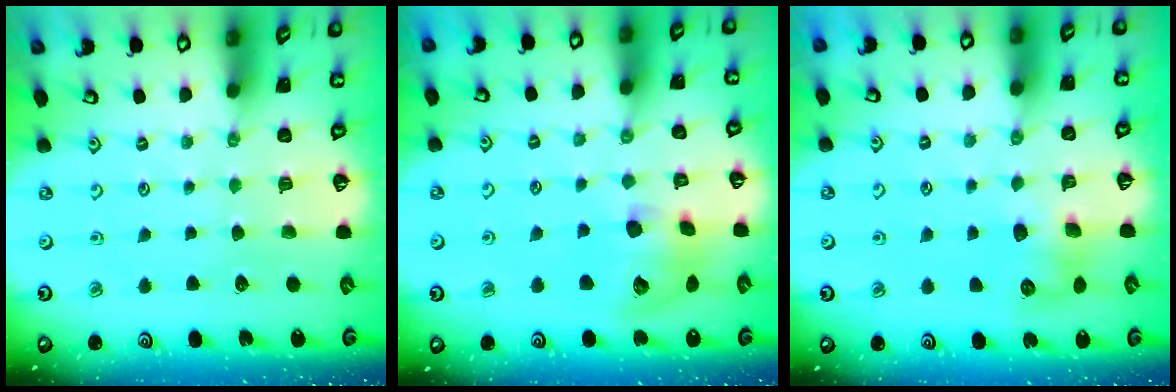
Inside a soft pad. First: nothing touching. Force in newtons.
{"total": 12.8, "press": 12.7, "slide": 1.9}
{"total": 8.9, "press": 8.8, "slide": 0.7}